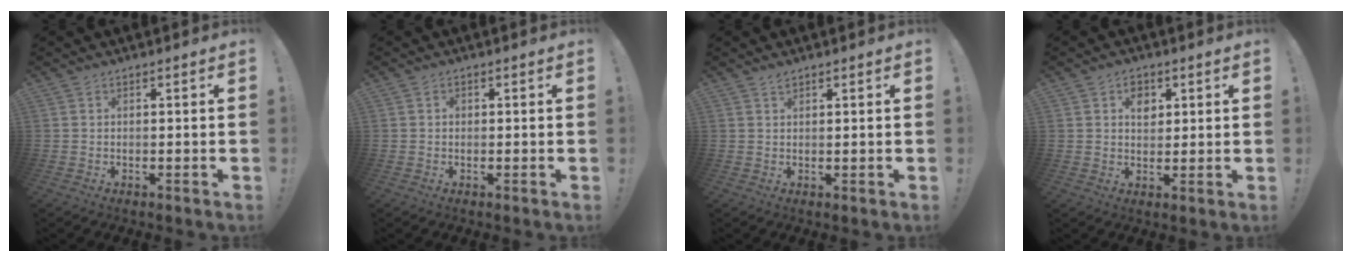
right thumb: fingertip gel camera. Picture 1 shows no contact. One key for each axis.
{"total": 1.4, "fx": 0.1, "fy": 1.2, "fz": 0.6, "tx": -0.006, "ty": 0.003, "tz": -0.001}
{"total": 1.4, "fx": 1.2, "fy": 0.5, "fz": 0.6, "tx": 0.003, "ty": -0.007, "tz": 0.019}
{"total": 5.1, "fx": 2.0, "fy": 4.0, "fz": 2.4, "tx": -0.019, "ty": -0.006, "tz": 0.031}